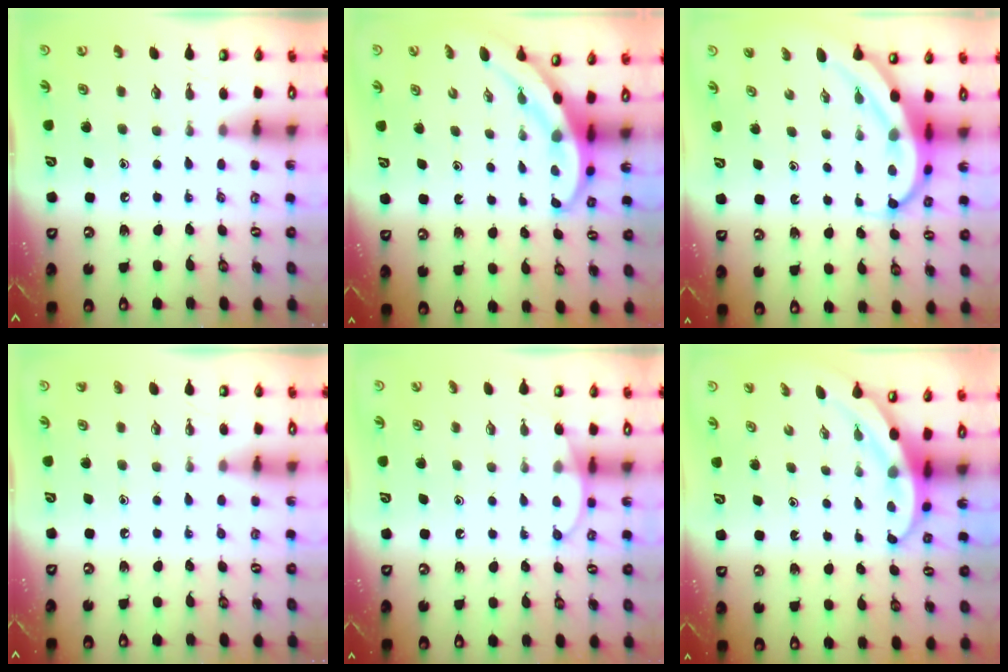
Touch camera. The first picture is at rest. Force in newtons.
{"total": 3.8, "press": 3.7, "slide": 0.2}
{"total": 7.8, "press": 7.7, "slide": 0.9}
{"total": 1.1, "press": 1.1, "slide": 0.3}
{"total": 6.5, "press": 6.5, "slide": 0.5}
{"total": 3.5, "press": 3.5, "slide": 0.3}